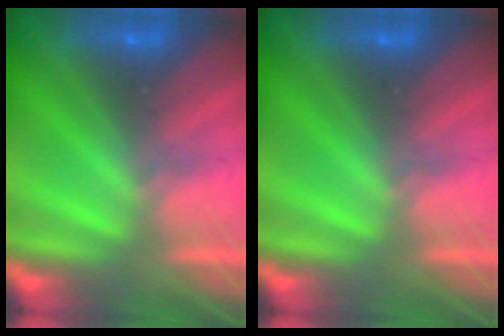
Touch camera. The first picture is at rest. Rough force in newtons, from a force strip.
{"total": 0.0}